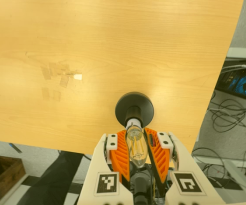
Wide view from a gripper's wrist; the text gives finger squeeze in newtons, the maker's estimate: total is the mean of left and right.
{"total": 22.8, "left": 21.1, "right": 24.4}